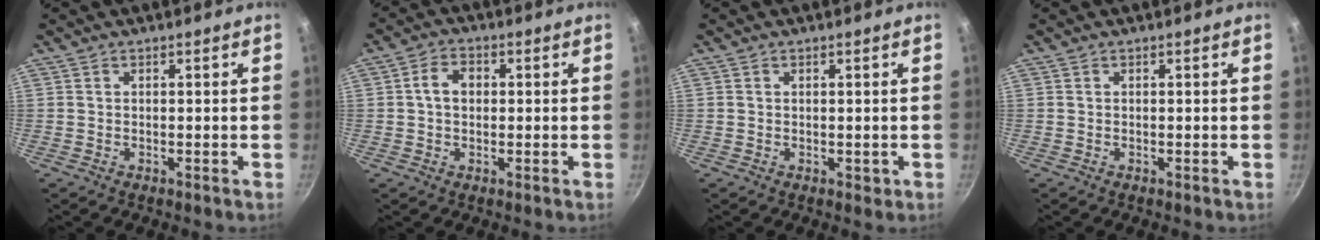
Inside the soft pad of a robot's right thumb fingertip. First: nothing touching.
{"total": 4.7, "force": [0.4, 3.5, 3.1], "torque": [-0.041, 0.012, 0.000]}
{"total": 0.9, "force": [0.1, 0.8, 0.5], "torque": [-0.002, 0.002, 0.002]}
{"total": 0.0}